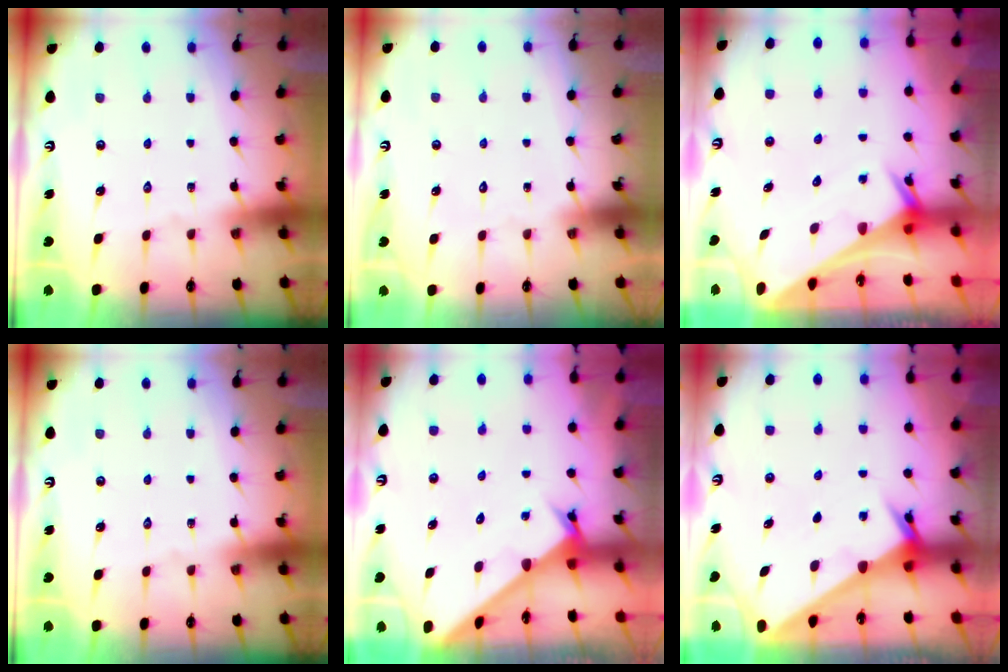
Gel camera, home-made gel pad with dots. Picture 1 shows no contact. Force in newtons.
{"total": 1.5, "press": 1.5, "slide": 0.0}
{"total": 2.4, "press": 2.4, "slide": 0.2}
{"total": 0.0}
{"total": 2.8, "press": 2.8, "slide": 0.3}
{"total": 2.6, "press": 2.6, "slide": 0.2}